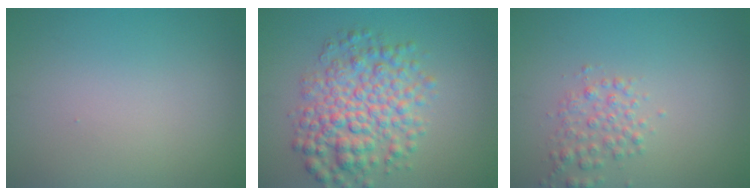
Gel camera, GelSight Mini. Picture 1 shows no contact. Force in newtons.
{"total": 6.5, "press": 6.5, "slide": 0.1}
{"total": 2.0, "press": 2.0, "slide": 0.1}